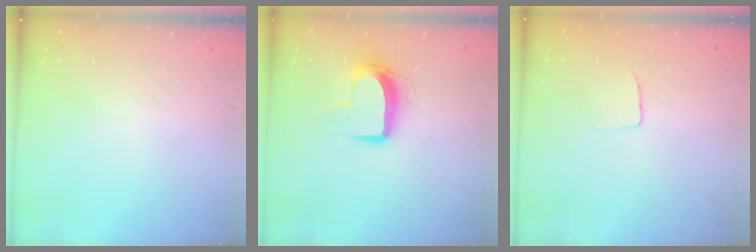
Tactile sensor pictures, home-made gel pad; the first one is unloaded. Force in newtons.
{"total": 10.2, "press": 10.2, "slide": 0.8}
{"total": 2.9, "press": 2.9, "slide": 0.1}